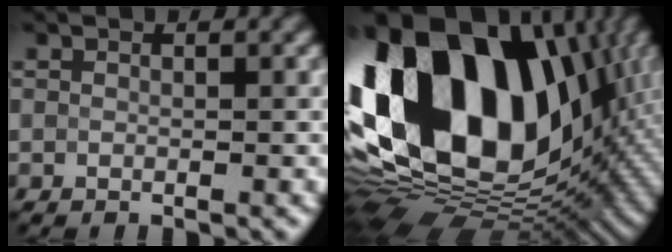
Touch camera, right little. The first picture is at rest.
{"total": 21.6, "force": [3.0, 14.3, 15.9], "torque": [-0.346, 0.009, 0.054]}